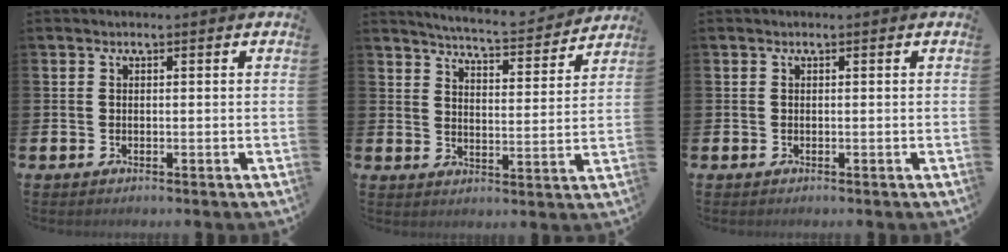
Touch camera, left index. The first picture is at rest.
{"total": 5.8, "force": [5.7, 0.1, 1.1], "torque": [-0.042, -0.039, 0.098]}
{"total": 0.0}